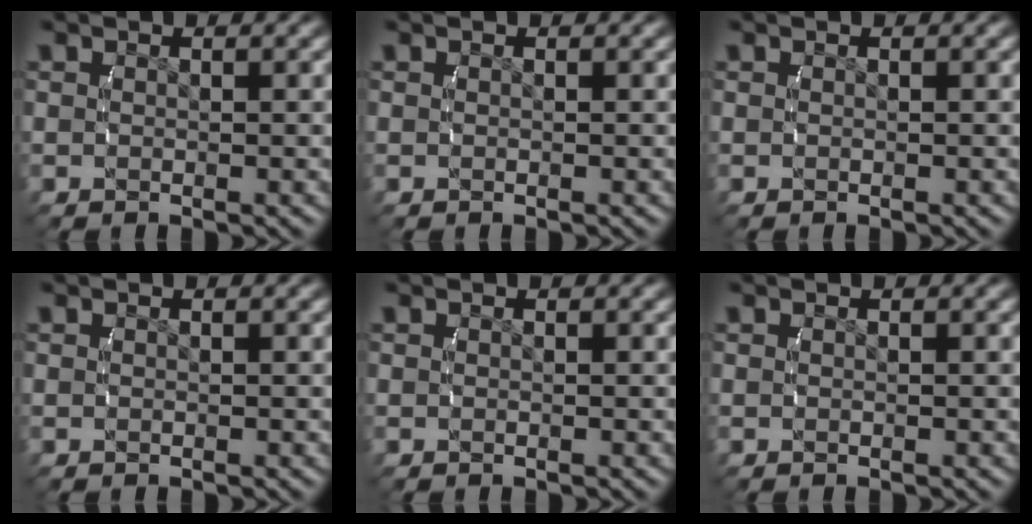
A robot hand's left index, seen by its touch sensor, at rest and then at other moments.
{"total": 0.0}
{"total": 0.0}
{"total": 0.0}
{"total": 0.0}
{"total": 0.0}